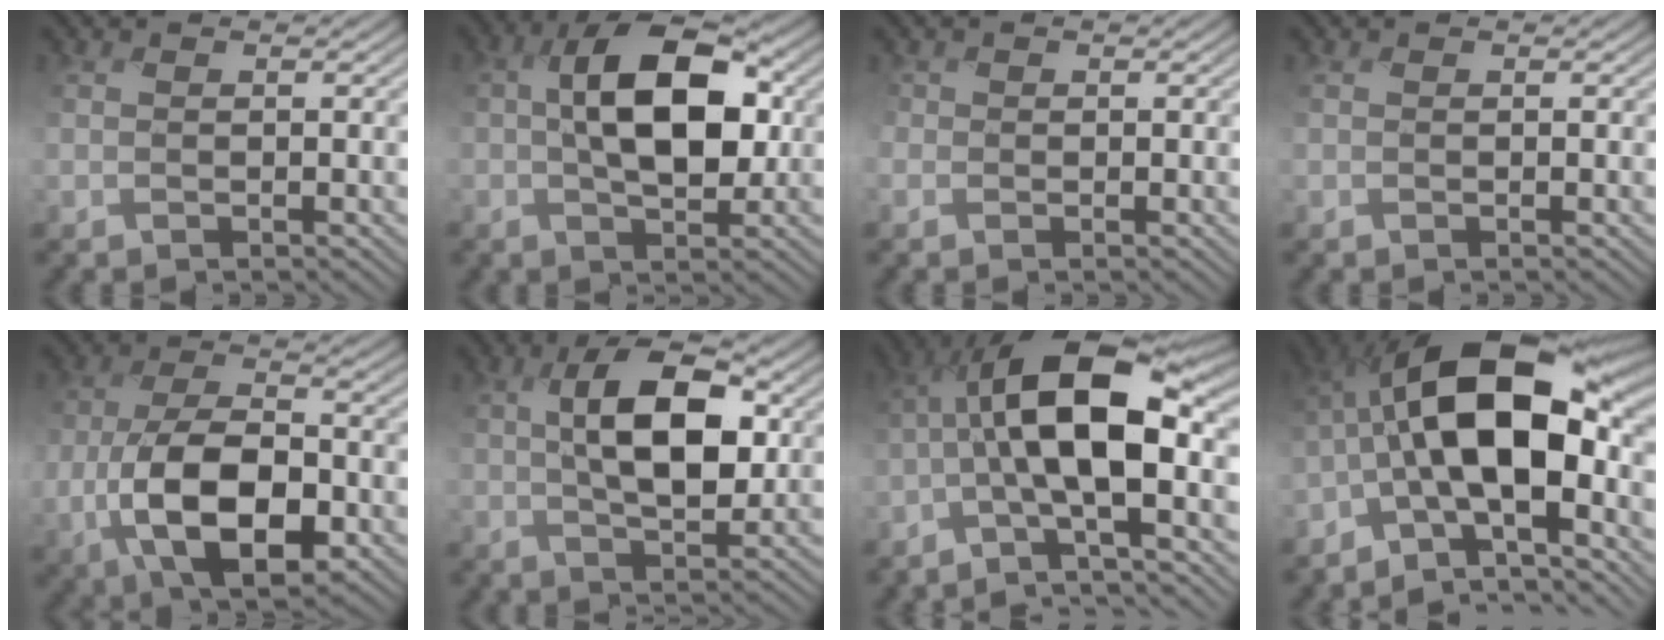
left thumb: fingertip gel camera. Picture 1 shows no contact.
{"total": 11.0, "force": [1.0, 5.6, 9.4], "torque": [-0.165, 0.010, 0.010]}
{"total": 1.2, "force": [-0.3, 1.2, 0.1], "torque": [-0.004, -0.004, -0.011]}
{"total": 0.0}
{"total": 12.8, "force": [-3.8, 7.3, 9.8], "torque": [-0.218, -0.023, -0.067]}
{"total": 10.0, "force": [1.4, 4.6, 8.8], "torque": [-0.163, 0.008, 0.020]}
{"total": 14.7, "force": [-1.3, 5.0, 13.8], "torque": [-0.253, 0.016, -0.034]}
{"total": 18.3, "force": [-2.2, 8.2, 16.2], "torque": [-0.261, 0.022, -0.050]}